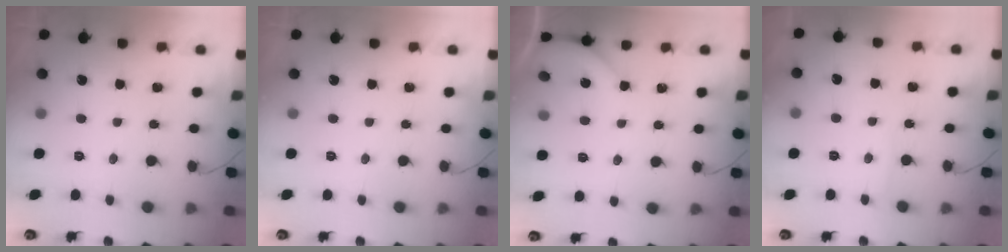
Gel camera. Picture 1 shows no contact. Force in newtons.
{"total": 0.0}
{"total": 1.3, "press": 1.3, "slide": 0.3}
{"total": 2.0, "press": 2.0, "slide": 0.2}